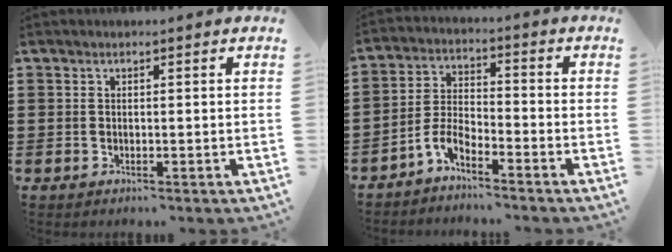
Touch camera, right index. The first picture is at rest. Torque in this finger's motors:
{"motor_torque": [0.50, 0.46, 0.25, 0.05]}